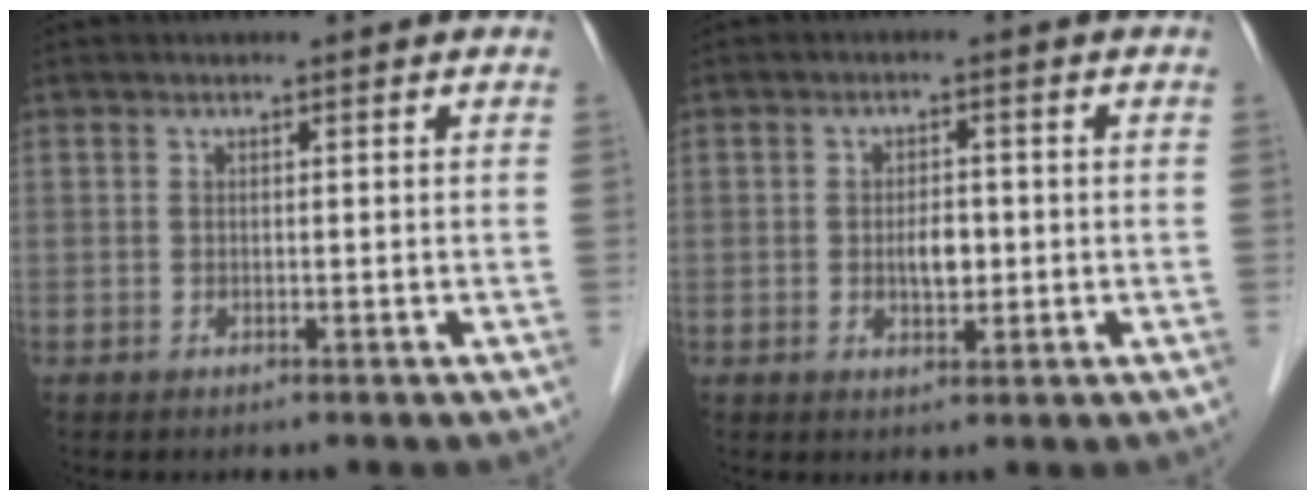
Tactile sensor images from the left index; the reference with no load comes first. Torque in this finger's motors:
{"motor_torque": [0.12, 0.08, 0.03, 0.04]}